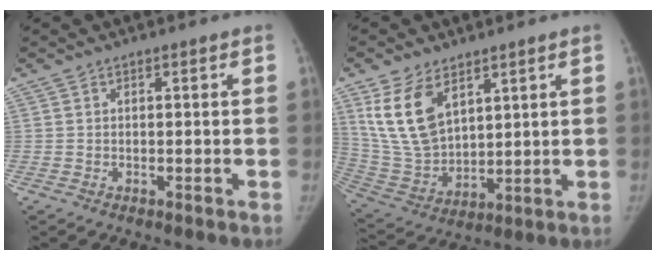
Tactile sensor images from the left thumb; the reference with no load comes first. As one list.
[{"total": 14.0, "force": [7.0, 8.4, 8.8], "torque": [-0.149, -0.031, 0.159]}]